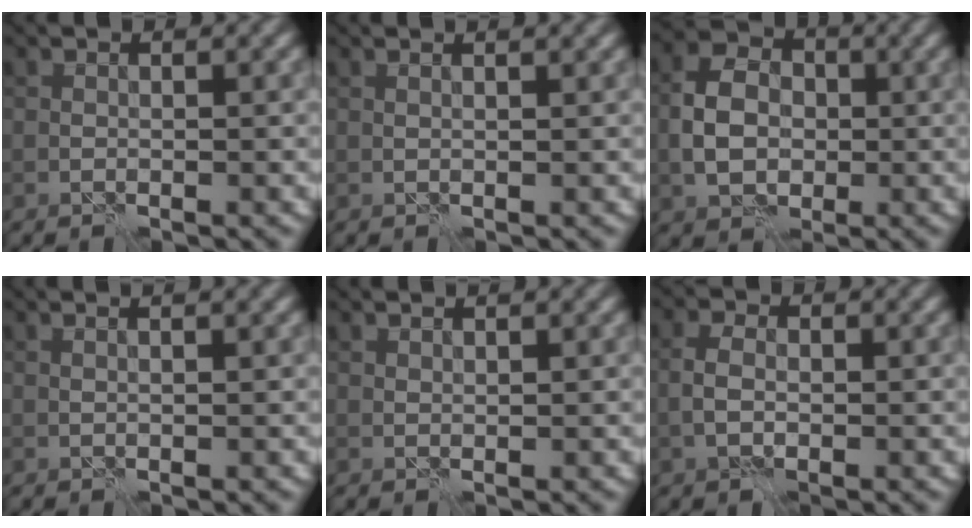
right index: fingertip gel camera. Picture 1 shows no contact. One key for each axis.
{"total": 2.5, "fx": 1.5, "fy": 1.0, "fz": 1.7, "tx": -0.006, "ty": 0.011, "tz": -0.005}
{"total": 5.4, "fx": -0.7, "fy": 4.1, "fz": 3.4, "tx": -0.065, "ty": 0.007, "tz": -0.018}
{"total": 2.9, "fx": 1.8, "fy": 1.2, "fz": 2.0, "tx": -0.008, "ty": 0.018, "tz": -0.004}
{"total": 0.9, "fx": 0.8, "fy": 0.1, "fz": 0.3, "tx": -0.008, "ty": -0.001, "tz": 0.013}
{"total": 2.6, "fx": -0.6, "fy": 1.6, "fz": 2.0, "tx": -0.042, "ty": 0.004, "tz": -0.014}